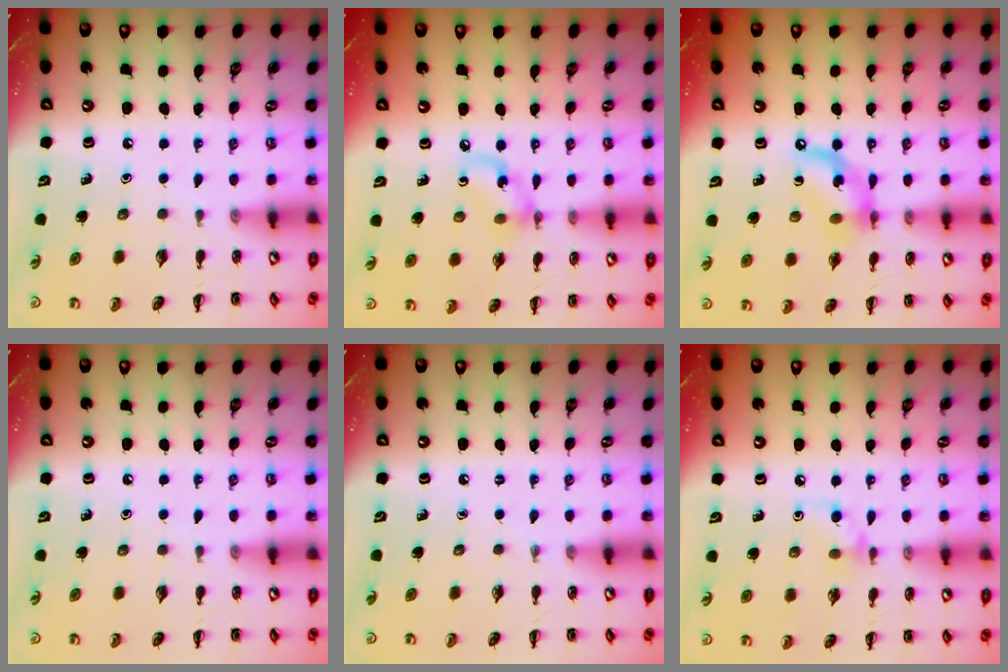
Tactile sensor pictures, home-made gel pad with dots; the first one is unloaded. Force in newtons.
{"total": 7.4, "press": 7.4, "slide": 0.9}
{"total": 12.3, "press": 12.0, "slide": 2.9}
{"total": 0.0}
{"total": 0.0}
{"total": 6.1, "press": 5.8, "slide": 2.1}